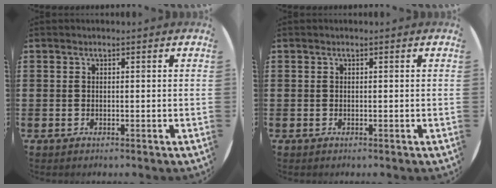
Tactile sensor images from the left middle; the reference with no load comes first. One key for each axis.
{"total": 0.0}